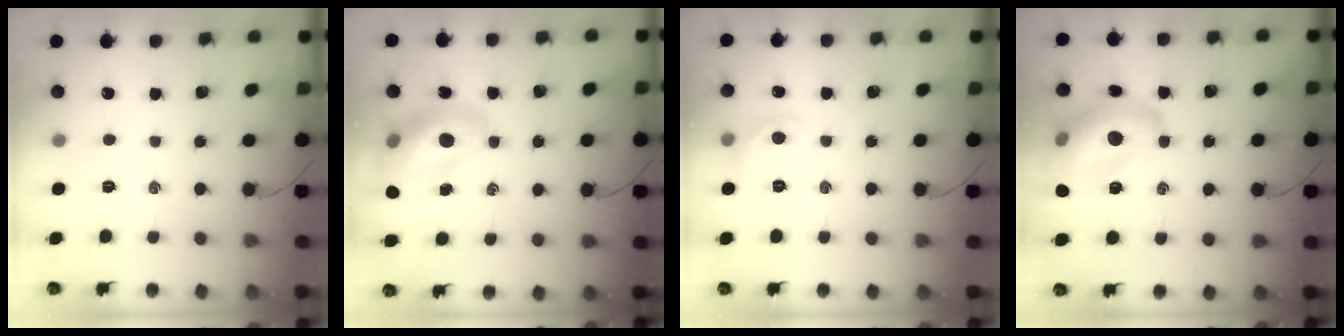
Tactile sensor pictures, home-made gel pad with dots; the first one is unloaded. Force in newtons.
{"total": 13.6, "press": 13.1, "slide": 3.9}
{"total": 5.7, "press": 5.6, "slide": 1.1}
{"total": 17.3, "press": 17.1, "slide": 2.7}